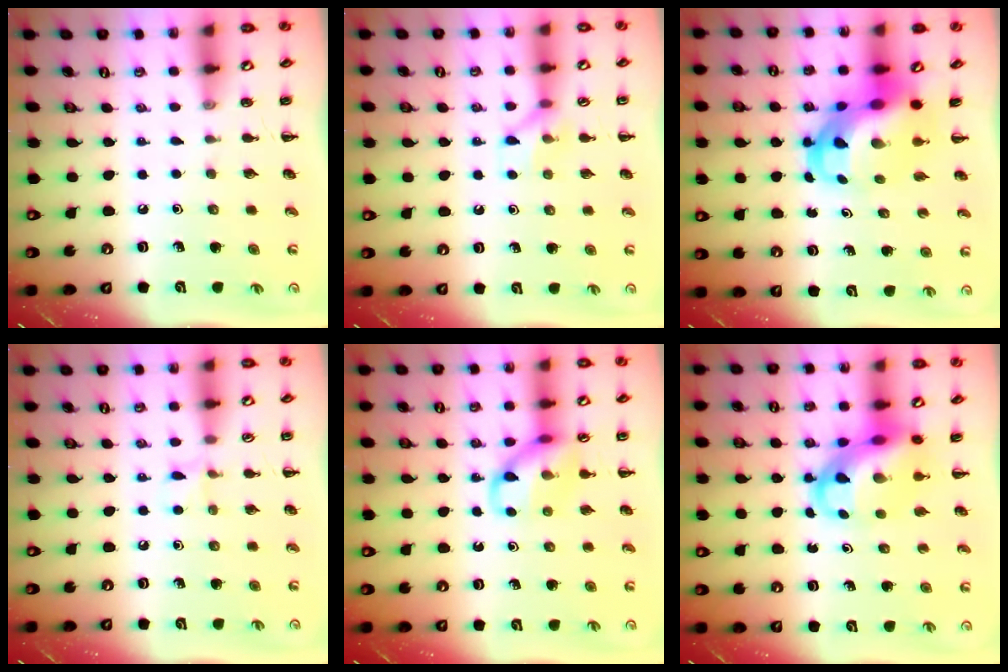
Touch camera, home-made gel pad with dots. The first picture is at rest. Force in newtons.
{"total": 7.4, "press": 7.4, "slide": 0.3}
{"total": 10.1, "press": 9.7, "slide": 2.8}
{"total": 4.5, "press": 4.2, "slide": 1.5}
{"total": 11.1, "press": 11.0, "slide": 1.7}
{"total": 11.3, "press": 10.8, "slide": 3.1}